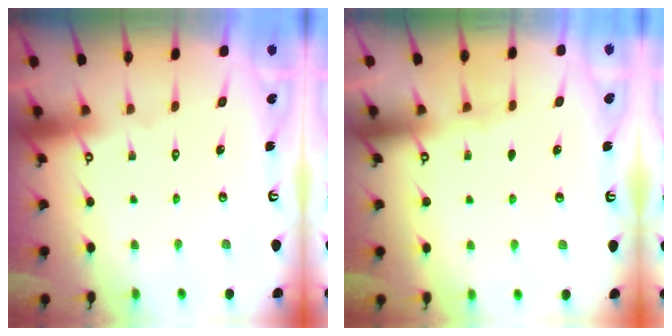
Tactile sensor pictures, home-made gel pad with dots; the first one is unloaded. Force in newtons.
{"total": 4.3, "press": 4.3, "slide": 0.4}